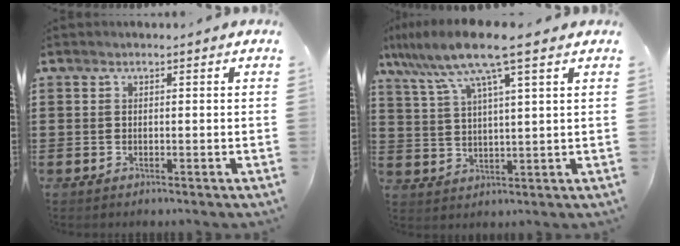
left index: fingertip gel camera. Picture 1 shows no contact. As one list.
[{"total": 10.1, "force": [7.1, 0.4, 7.2], "torque": [-0.164, -0.024, 0.121]}]